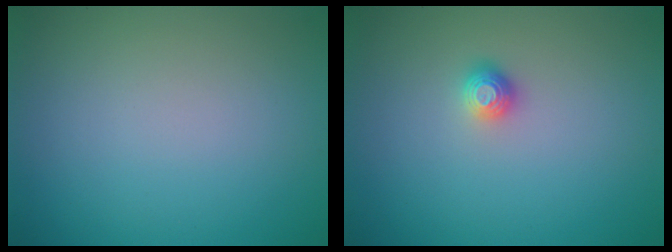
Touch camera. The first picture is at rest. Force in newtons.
{"total": 1.1, "press": 1.1, "slide": 0.4}